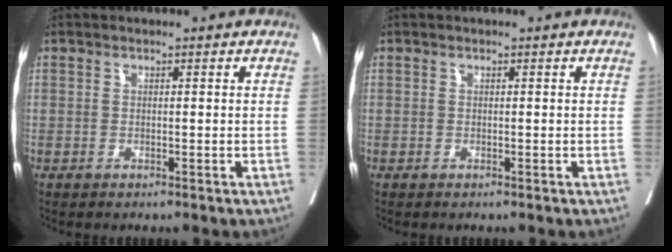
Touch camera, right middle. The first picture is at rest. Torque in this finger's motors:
{"motor_torque": [0.00, -0.16, 0.00, 0.00]}